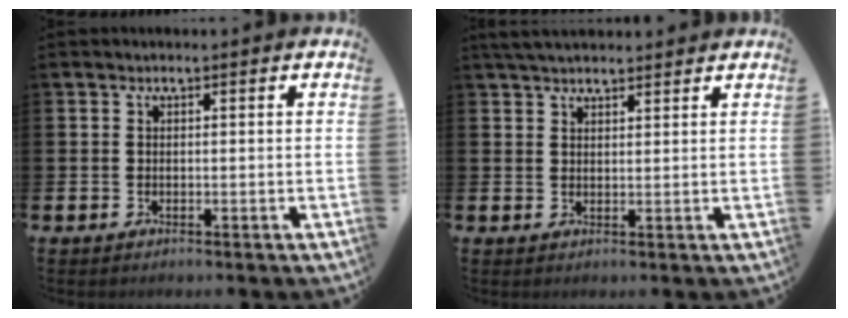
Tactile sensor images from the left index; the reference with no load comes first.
{"total": 3.3, "force": [3.0, 0.8, 1.0], "torque": [-0.023, -0.007, 0.057]}